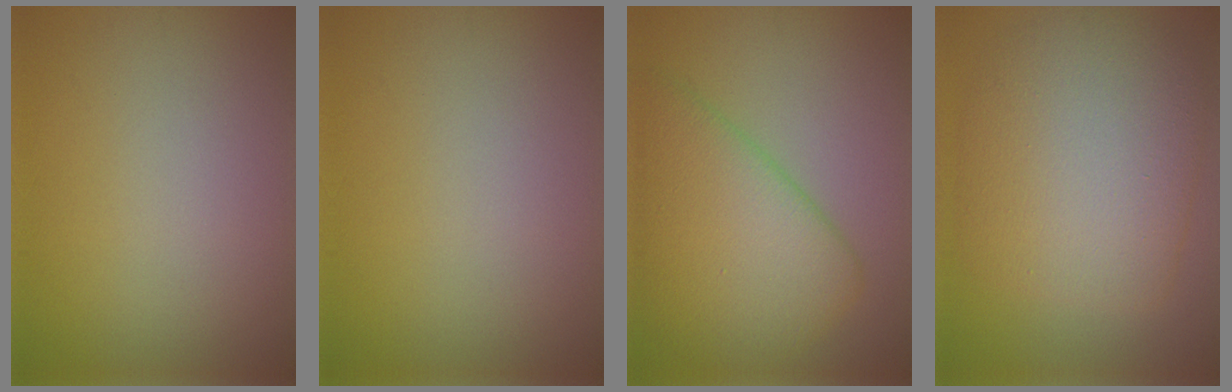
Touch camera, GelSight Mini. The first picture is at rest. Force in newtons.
{"total": 0.0}
{"total": 7.0, "press": 7.0, "slide": 0.5}
{"total": 8.2, "press": 8.2, "slide": 0.3}